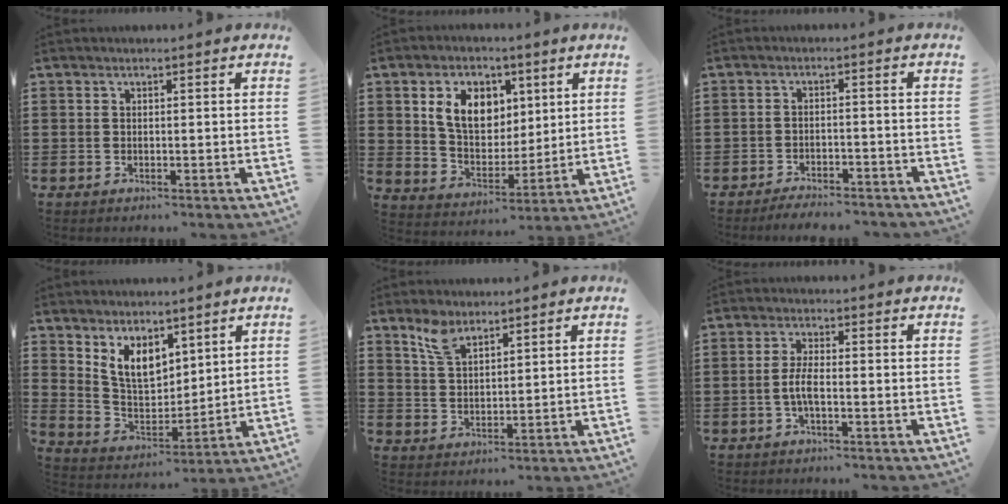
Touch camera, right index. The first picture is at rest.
{"total": 8.9, "force": [3.2, 6.4, 5.2], "torque": [-0.114, 0.017, 0.058]}
{"total": 3.0, "force": [-3.0, 0.3, 0.5], "torque": [-0.012, 0.002, -0.060]}
{"total": 7.1, "force": [4.4, 4.1, 3.7], "torque": [-0.094, -0.006, 0.085]}
{"total": 5.1, "force": [3.7, 2.2, 2.8], "torque": [-0.066, 0.003, 0.071]}
{"total": 3.5, "force": [-0.9, 0.9, 3.2], "torque": [-0.080, -0.006, -0.024]}